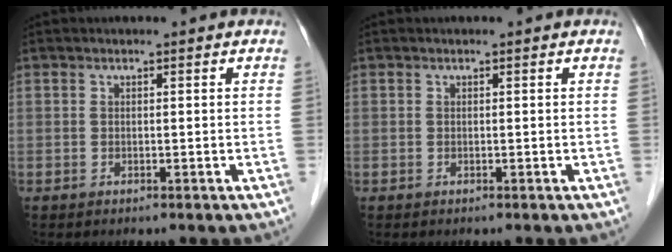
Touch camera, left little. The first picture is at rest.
{"total": 0.0}